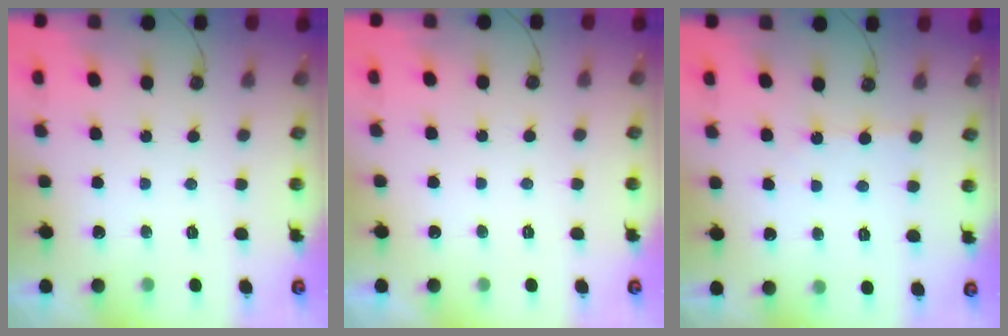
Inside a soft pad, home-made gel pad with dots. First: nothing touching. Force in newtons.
{"total": 0.0}
{"total": 2.9, "press": 2.9, "slide": 0.5}